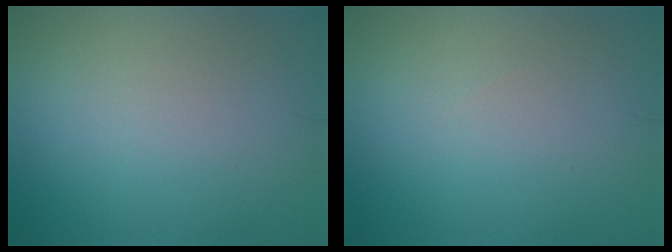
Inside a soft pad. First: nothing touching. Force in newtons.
{"total": 0.0}